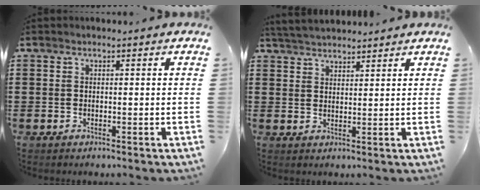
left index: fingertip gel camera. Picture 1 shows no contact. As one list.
[{"total": 3.4, "force": [3.3, 0.4, 0.4], "torque": [-0.018, -0.005, 0.063]}]